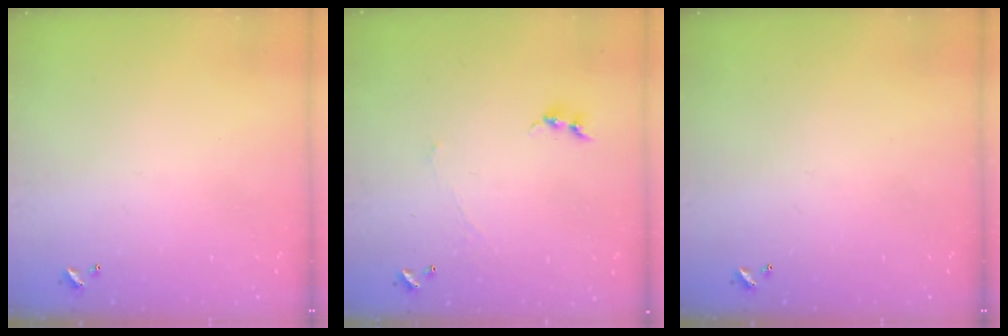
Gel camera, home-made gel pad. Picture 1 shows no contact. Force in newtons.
{"total": 1.0, "press": 0.8, "slide": 0.6}
{"total": 0.0}